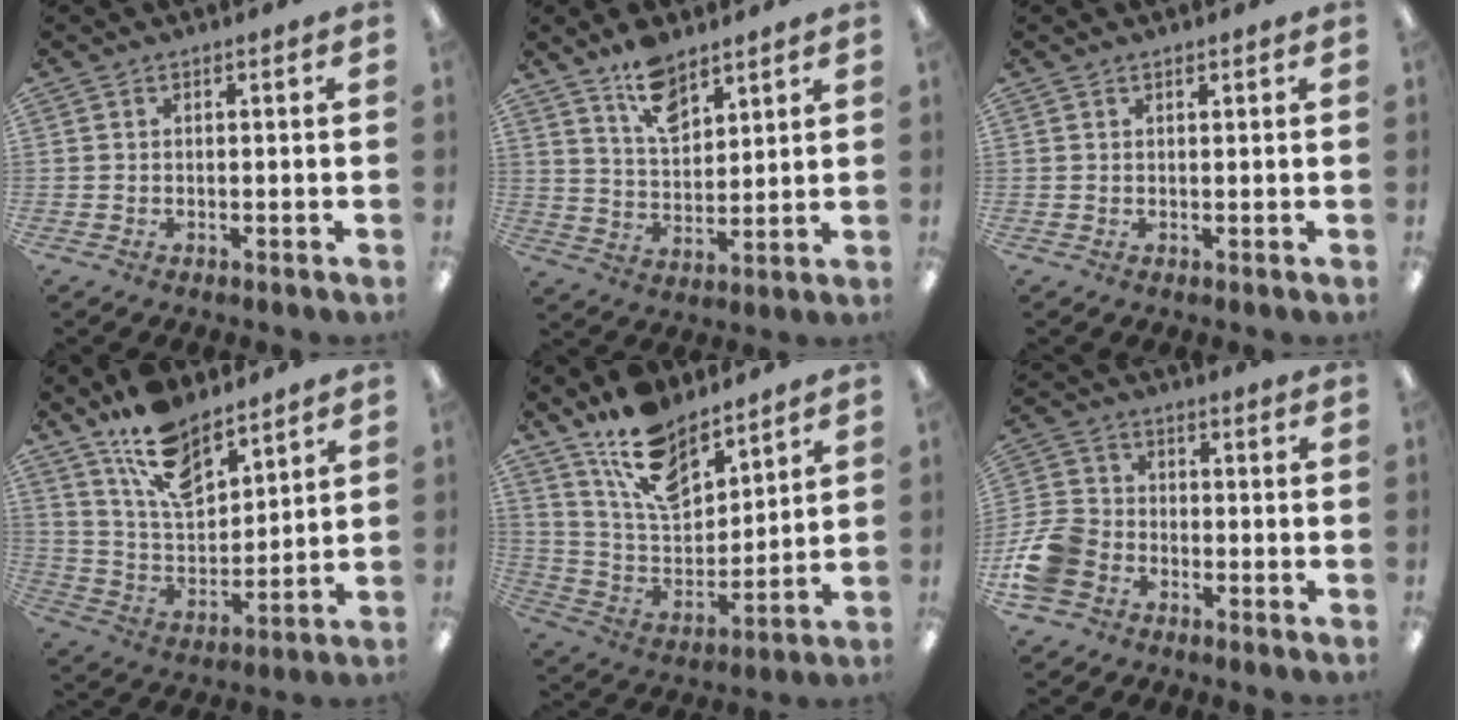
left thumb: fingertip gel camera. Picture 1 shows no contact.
{"total": 10.6, "force": [7.5, 5.4, 5.2], "torque": [-0.084, -0.038, 0.134]}
{"total": 0.6, "force": [0.6, 0.1, 0.2], "torque": [-0.005, 0.001, 0.010]}
{"total": 14.1, "force": [10.1, 6.6, 7.3], "torque": [-0.138, -0.054, 0.187]}
{"total": 14.9, "force": [11.2, 6.9, 7.0], "torque": [-0.141, -0.063, 0.209]}
{"total": 10.6, "force": [-4.9, 7.8, 5.2], "torque": [-0.109, 0.042, -0.088]}